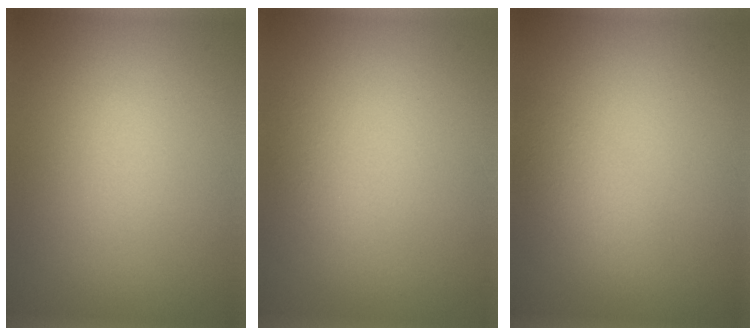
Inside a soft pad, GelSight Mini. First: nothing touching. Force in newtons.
{"total": 1.0, "press": 1.0, "slide": 0.0}
{"total": 2.4, "press": 2.4, "slide": 0.2}